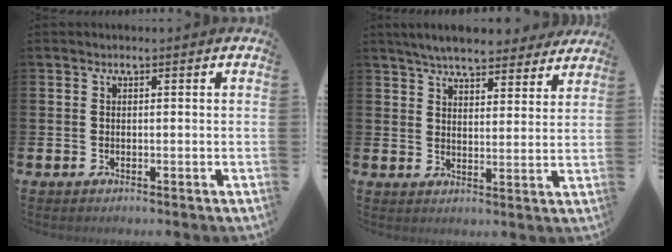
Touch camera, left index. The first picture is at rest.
{"total": 6.8, "force": [6.4, 1.1, 1.8], "torque": [-0.046, -0.033, 0.114]}